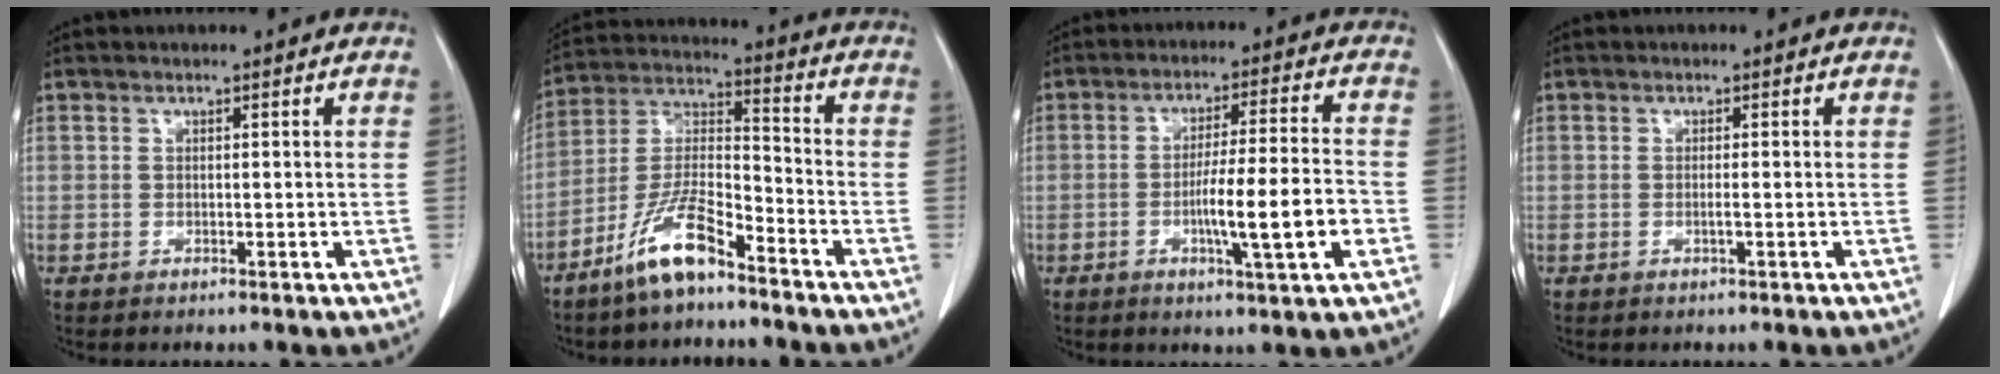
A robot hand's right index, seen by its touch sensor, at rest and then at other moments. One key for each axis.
{"total": 10.5, "fx": -7.4, "fy": 2.0, "fz": 7.2, "tx": -0.156, "ty": -0.005, "tz": -0.147}
{"total": 10.6, "fx": -3.0, "fy": 0.0, "fz": 10.2, "tx": -0.169, "ty": -0.003, "tz": -0.050}
{"total": 0.9, "fx": -0.3, "fy": -0.1, "fz": 0.8, "tx": -0.016, "ty": 0.000, "tz": -0.006}